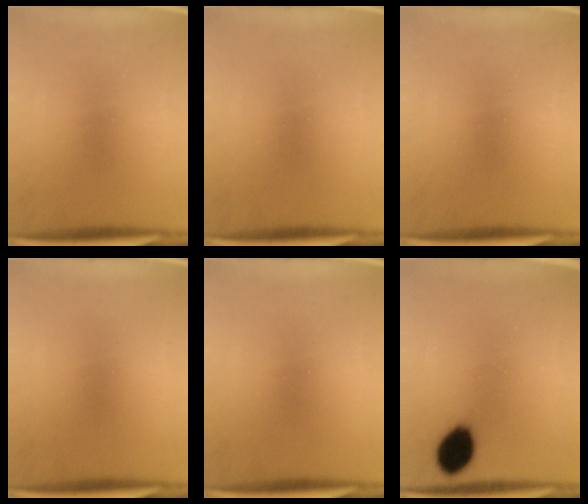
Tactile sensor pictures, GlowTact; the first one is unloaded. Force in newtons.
{"total": 0.0}
{"total": 0.0}
{"total": 0.0}
{"total": 0.0}
{"total": 9.8}